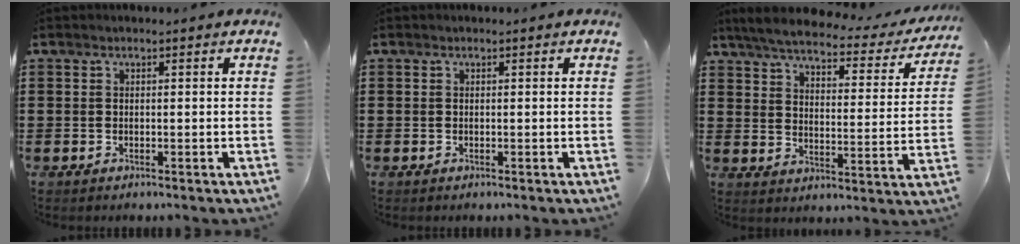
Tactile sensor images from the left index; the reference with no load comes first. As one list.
[{"total": 0.0}, {"total": 5.1, "force": [4.6, 0.6, 2.2], "torque": [-0.067, -0.028, 0.073]}]